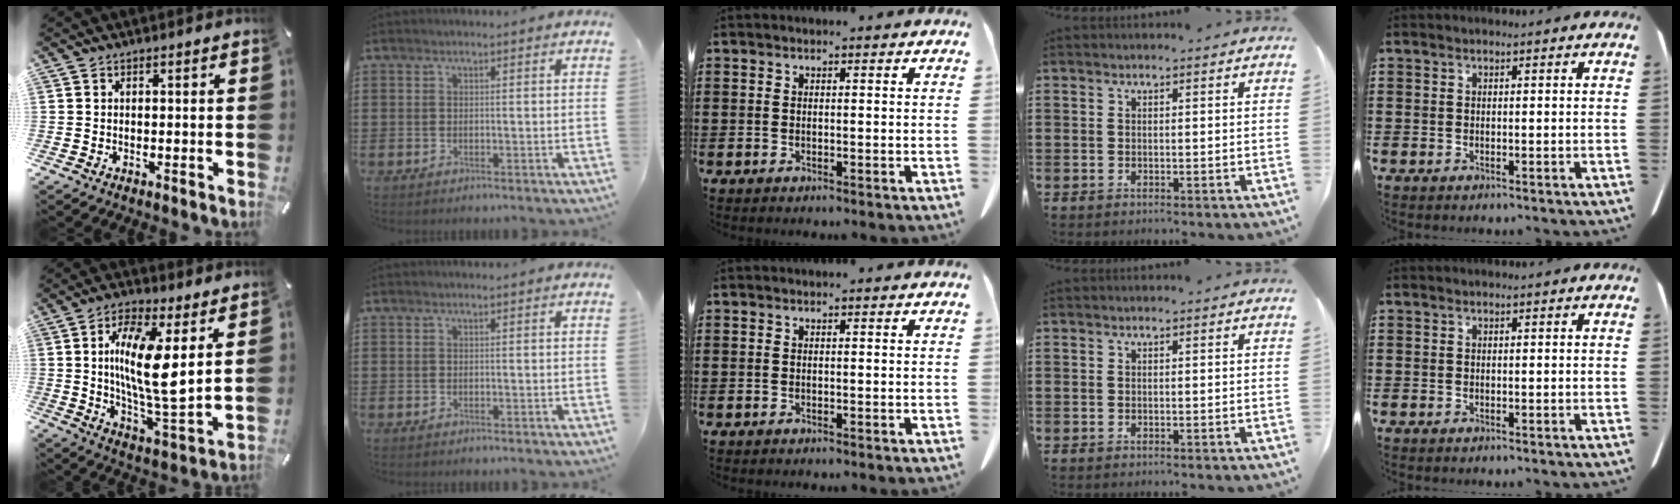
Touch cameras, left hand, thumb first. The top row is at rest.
{"thumb": {"total": 14.5, "force": [3.9, 4.3, 13.3], "torque": [-0.259, -0.028, 0.059]}}